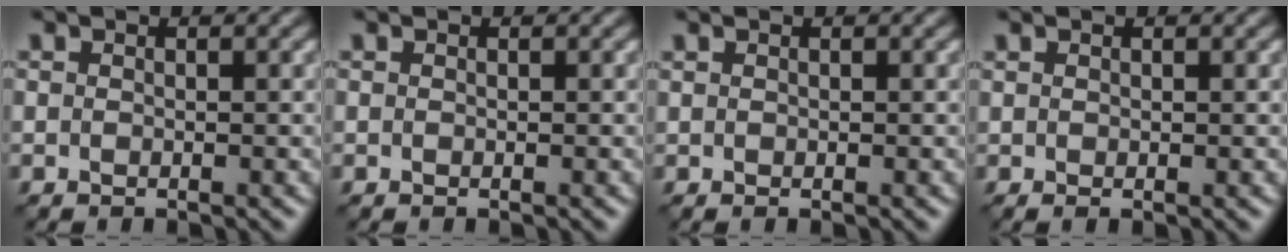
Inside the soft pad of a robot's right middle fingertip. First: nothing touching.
{"total": 0.0}
{"total": 0.0}
{"total": 0.0}